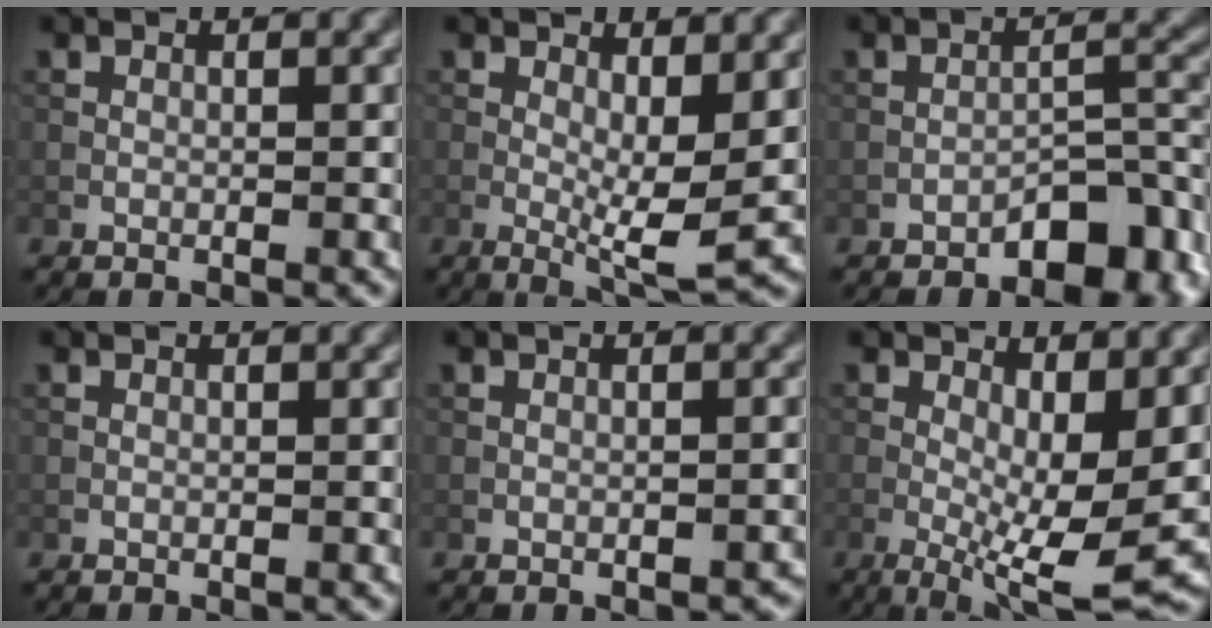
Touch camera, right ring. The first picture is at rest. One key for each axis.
{"total": 5.4, "fx": 0.4, "fy": 1.5, "fz": 5.2, "tx": -0.084, "ty": -0.012, "tz": 0.007}
{"total": 5.7, "fx": -3.7, "fy": 2.1, "fz": 3.8, "tx": -0.045, "ty": 0.019, "tz": -0.055}
{"total": 0.0}
{"total": 0.8, "fx": -0.6, "fy": 0.4, "fz": 0.4, "tx": -0.008, "ty": 0.000, "tz": -0.006}
{"total": 8.8, "fx": -0.5, "fy": 2.8, "fz": 8.4, "tx": -0.142, "ty": -0.010, "tz": -0.008}